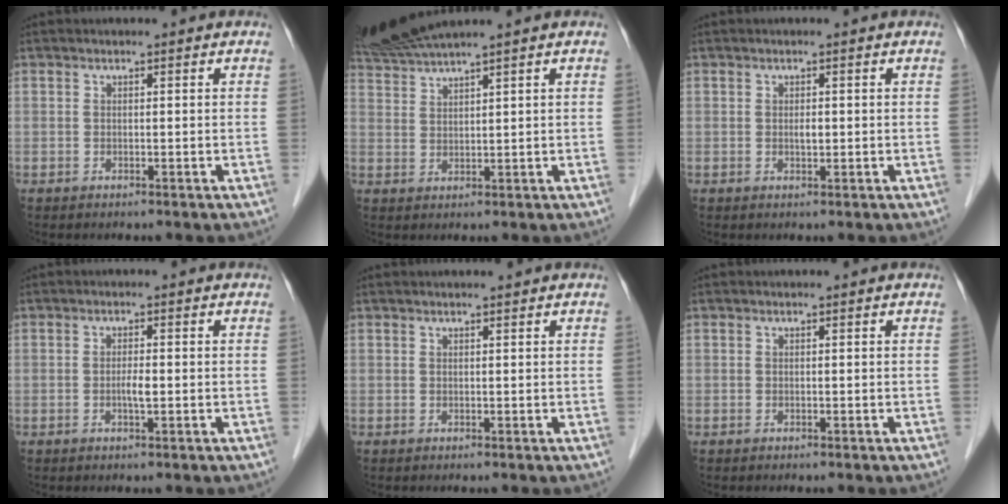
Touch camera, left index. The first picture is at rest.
{"total": 5.2, "force": [4.6, -1.8, 1.5], "torque": [-0.043, 0.005, 0.099]}
{"total": 1.5, "force": [0.3, 0.5, 1.4], "torque": [-0.029, 0.002, 0.007]}
{"total": 1.8, "force": [-0.2, 0.2, 1.8], "torque": [-0.036, 0.001, -0.004]}
{"total": 3.7, "force": [3.2, 0.0, 2.0], "torque": [-0.026, 0.031, 0.052]}
{"total": 0.0}